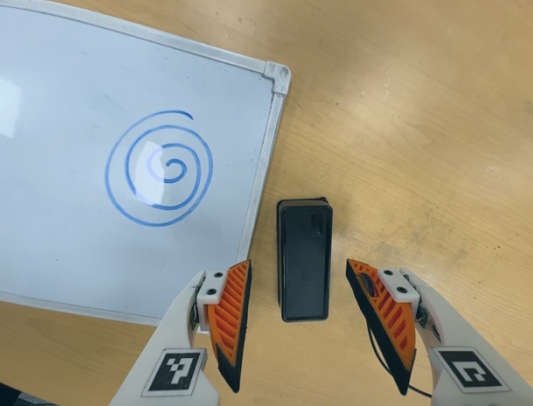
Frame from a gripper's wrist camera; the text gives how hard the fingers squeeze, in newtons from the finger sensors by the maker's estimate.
{"total": 0.0}